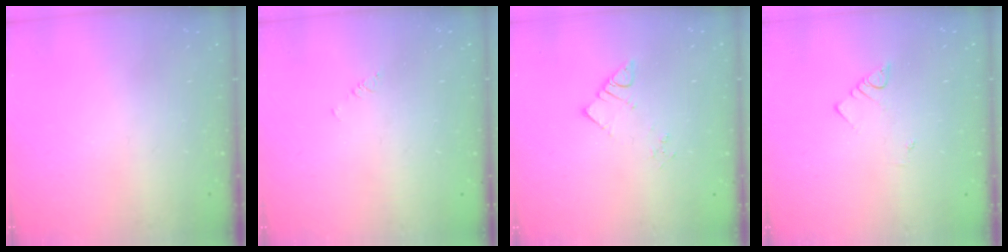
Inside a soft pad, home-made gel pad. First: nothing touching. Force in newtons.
{"total": 1.1, "press": 1.1, "slide": 0.1}
{"total": 2.8, "press": 2.8, "slide": 0.1}
{"total": 2.1, "press": 2.1, "slide": 0.4}